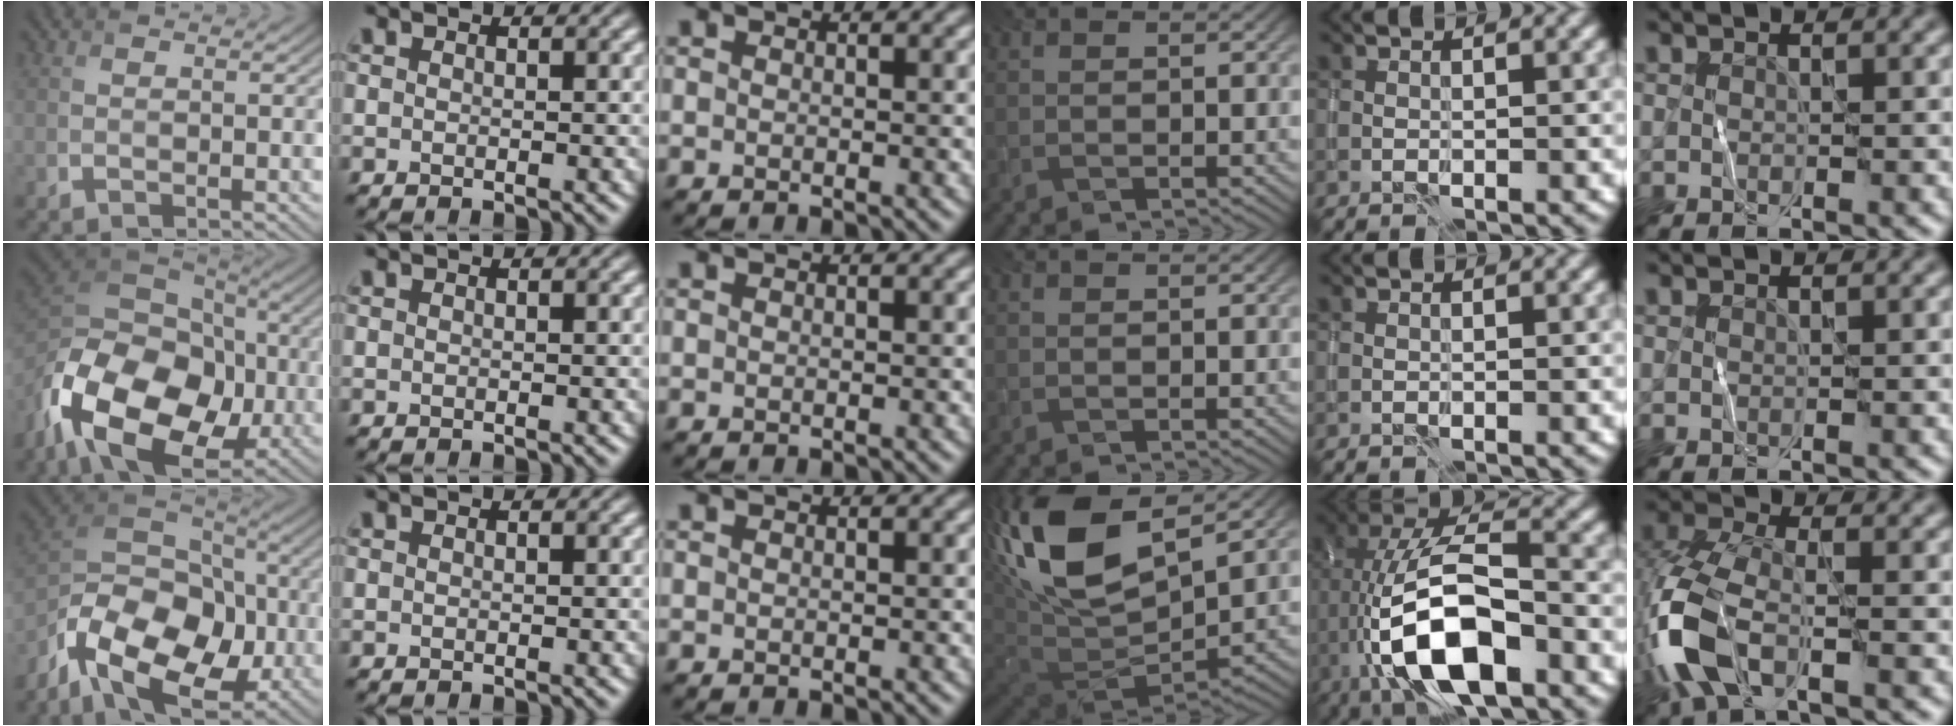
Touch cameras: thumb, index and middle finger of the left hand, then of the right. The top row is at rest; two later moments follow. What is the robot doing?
{"motion": "wipe", "object": "whiteboard"}